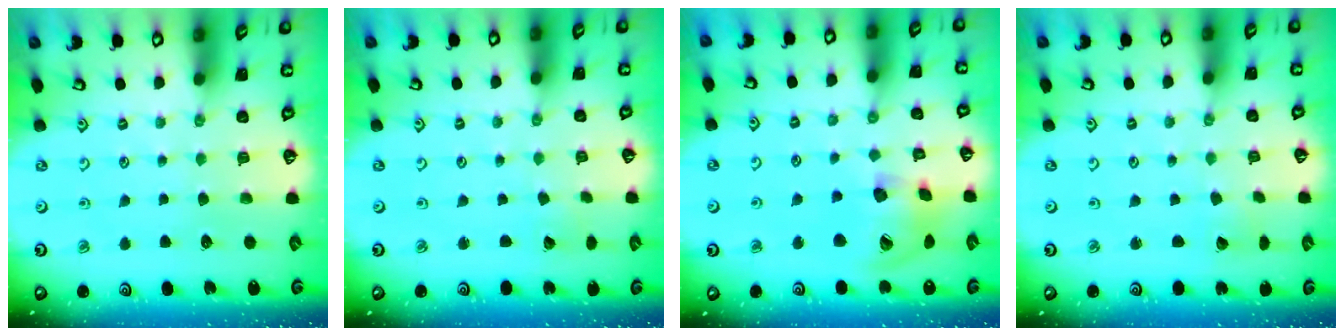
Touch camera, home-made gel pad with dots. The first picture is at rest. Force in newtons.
{"total": 1.6, "press": 1.6, "slide": 0.0}
{"total": 16.5, "press": 16.4, "slide": 2.4}
{"total": 2.6, "press": 2.6, "slide": 0.1}